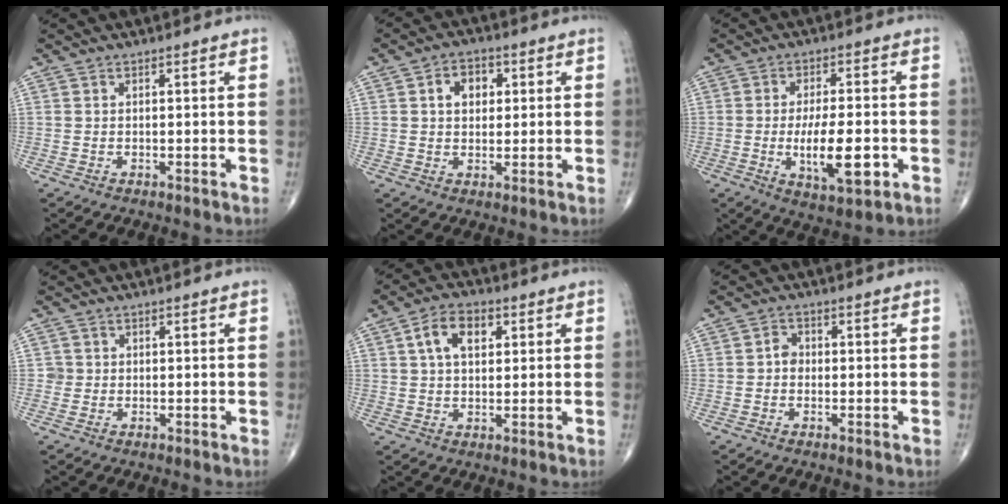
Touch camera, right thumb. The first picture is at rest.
{"total": 5.7, "force": [1.5, 4.2, 3.7], "torque": [-0.030, 0.004, 0.019]}
{"total": 11.3, "force": [-2.6, 4.0, 10.2], "torque": [-0.163, -0.001, -0.037]}
{"total": 1.3, "force": [-0.1, 1.3, 0.0], "torque": [0.010, 0.006, -0.004]}
{"total": 7.5, "force": [2.4, 4.6, 5.5], "torque": [-0.079, 0.006, 0.037]}
{"total": 2.0, "force": [-0.3, 1.7, 1.0], "torque": [-0.005, 0.006, -0.013]}